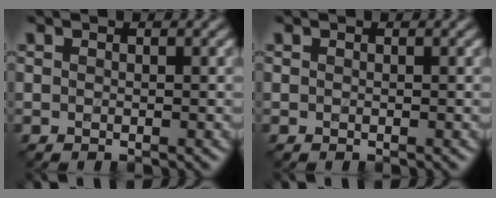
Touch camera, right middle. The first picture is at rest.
{"total": 0.0}